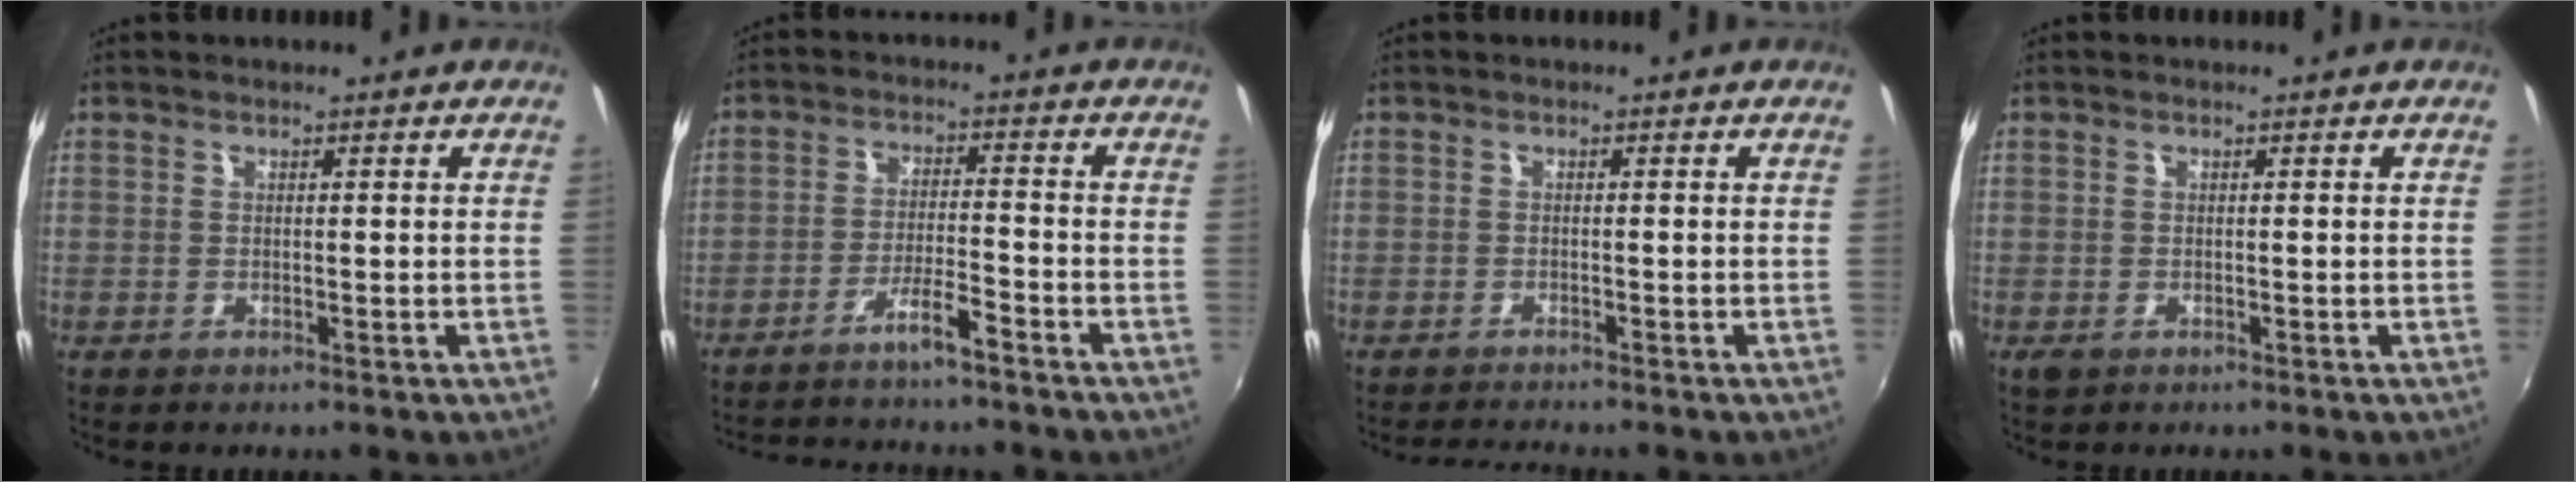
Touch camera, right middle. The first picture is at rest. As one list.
[{"total": 7.1, "force": [-6.3, 0.0, 3.2], "torque": [-0.076, 0.008, -0.102]}, {"total": 2.5, "force": [-2.5, -0.3, 0.5], "torque": [-0.020, -0.013, -0.046]}, {"total": 1.2, "force": [-0.6, 0.9, 0.6], "torque": [-0.012, -0.004, -0.011]}]